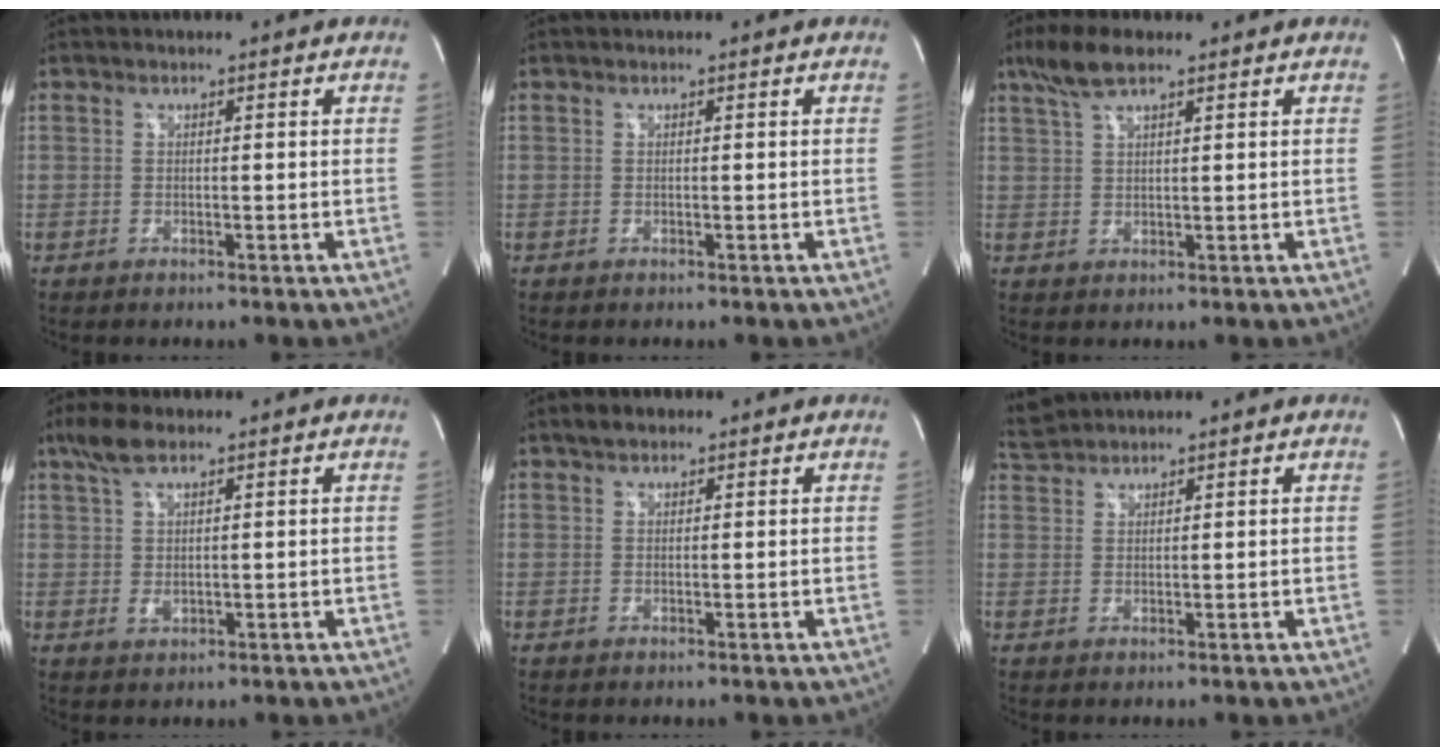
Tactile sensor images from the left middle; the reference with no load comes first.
{"total": 0.0}
{"total": 5.5, "force": [3.9, 1.2, 3.8], "torque": [-0.086, 0.017, 0.075]}
{"total": 5.3, "force": [3.2, 1.9, 3.8], "torque": [-0.084, 0.006, 0.063]}
{"total": 2.0, "force": [1.4, 1.0, 0.9], "torque": [-0.020, 0.014, 0.022]}
{"total": 3.2, "force": [3.2, 0.0, -0.1], "torque": [-0.013, 0.019, 0.071]}